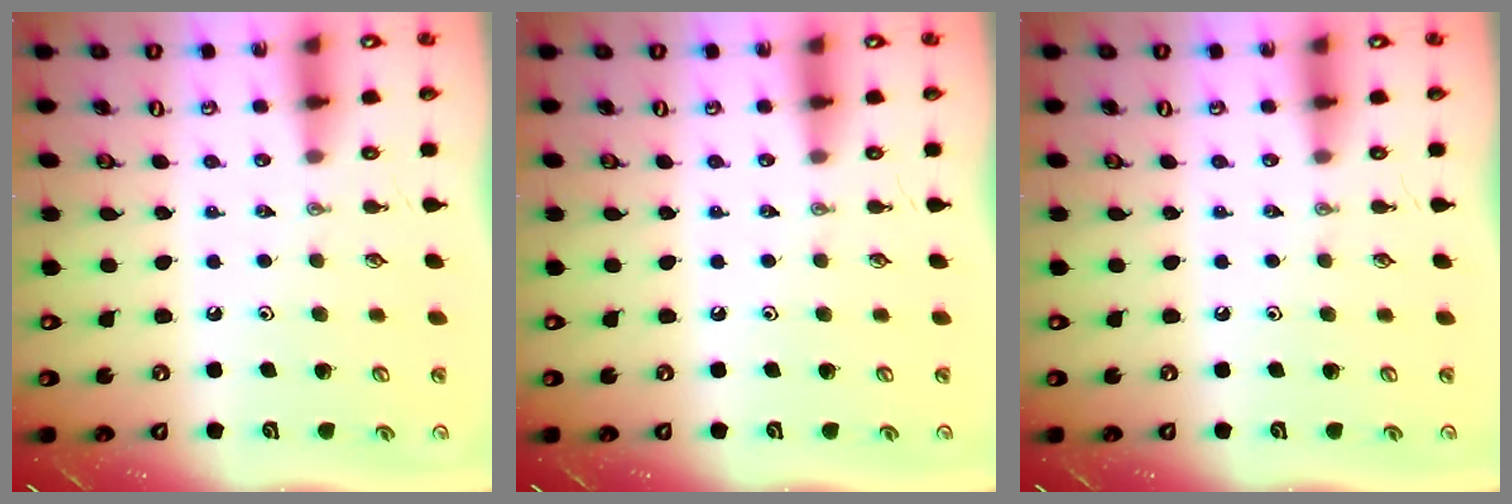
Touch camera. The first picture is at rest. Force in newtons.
{"total": 0.0}
{"total": 0.0}